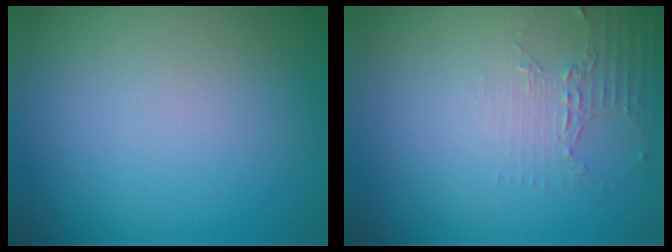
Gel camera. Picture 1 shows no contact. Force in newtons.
{"total": 2.1, "press": 1.5, "slide": 1.5}